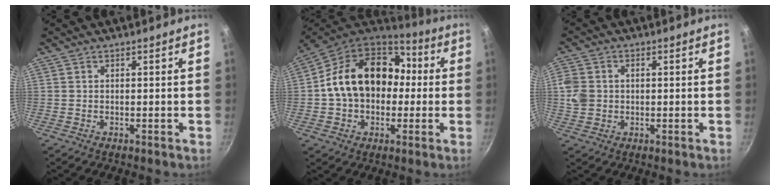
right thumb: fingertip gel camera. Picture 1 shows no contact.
{"total": 20.3, "force": [0.2, 14.7, 14.0], "torque": [-0.207, 0.044, -0.002]}
{"total": 5.7, "force": [0.2, 4.7, 3.2], "torque": [-0.068, 0.008, 0.005]}